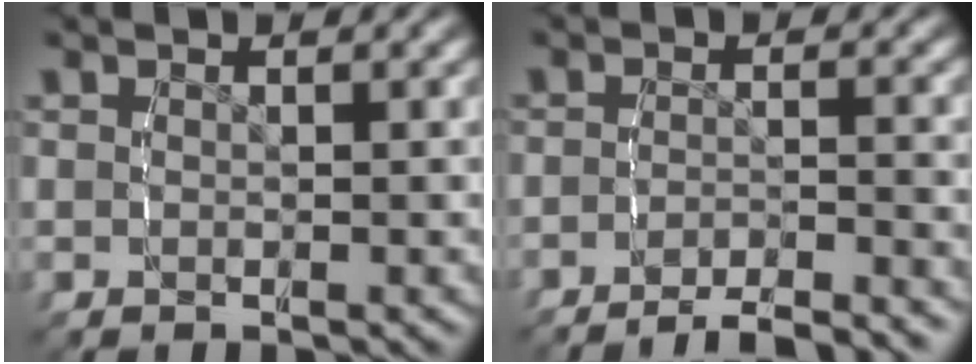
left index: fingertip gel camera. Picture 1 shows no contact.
{"total": 4.8, "force": [-4.6, 0.7, 1.5], "torque": [-0.010, -0.005, -0.079]}